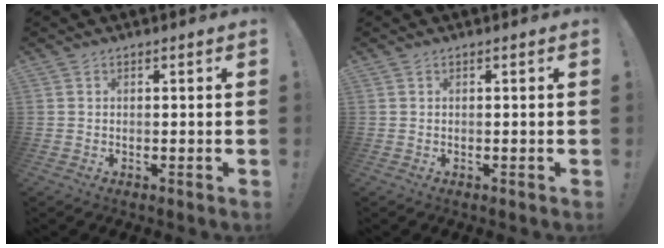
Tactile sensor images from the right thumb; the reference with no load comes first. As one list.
[{"total": 0.0}]